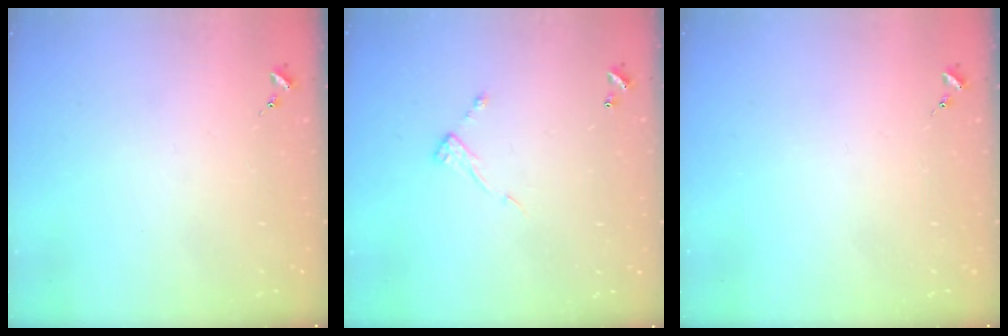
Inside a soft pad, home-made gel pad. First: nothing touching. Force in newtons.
{"total": 6.4, "press": 6.4, "slide": 0.2}
{"total": 0.0}